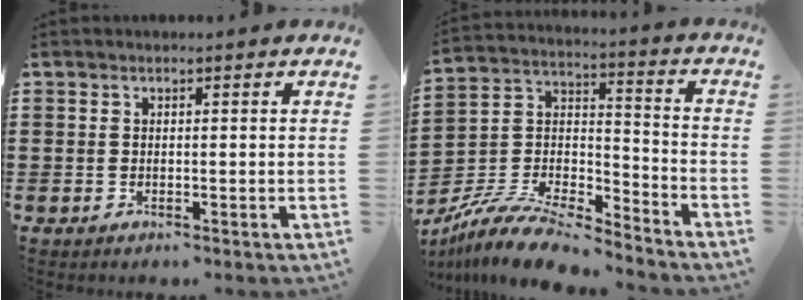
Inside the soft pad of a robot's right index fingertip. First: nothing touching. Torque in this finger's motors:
{"motor_torque": [-0.98, 1.16, -1.05, -0.21]}